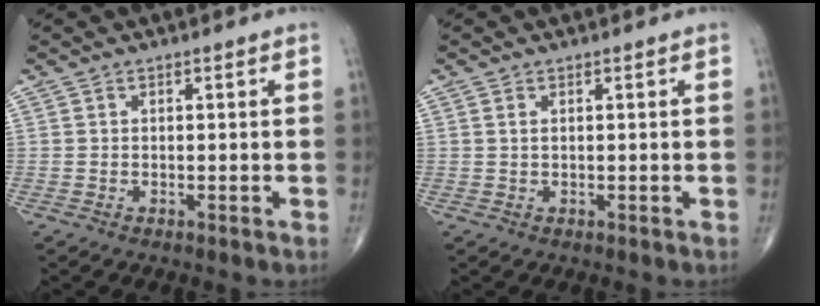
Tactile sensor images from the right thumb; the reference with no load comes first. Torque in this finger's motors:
{"motor_torque": [-0.22, 0.07, -0.15, -0.07, 0.00]}